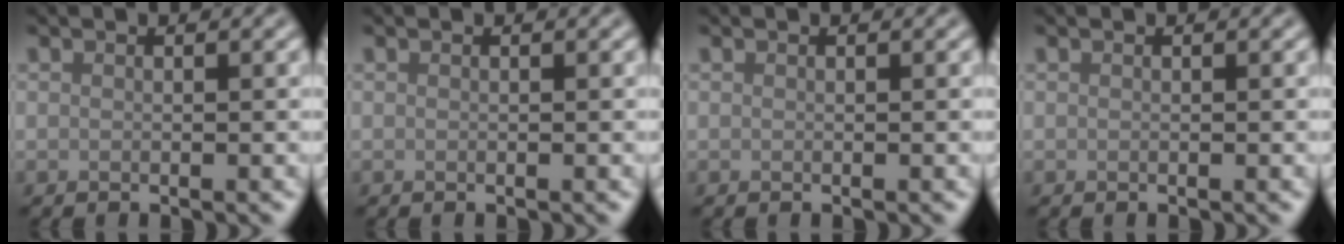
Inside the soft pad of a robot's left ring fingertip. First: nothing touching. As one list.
[{"total": 0.0}, {"total": 0.0}, {"total": 0.0}]